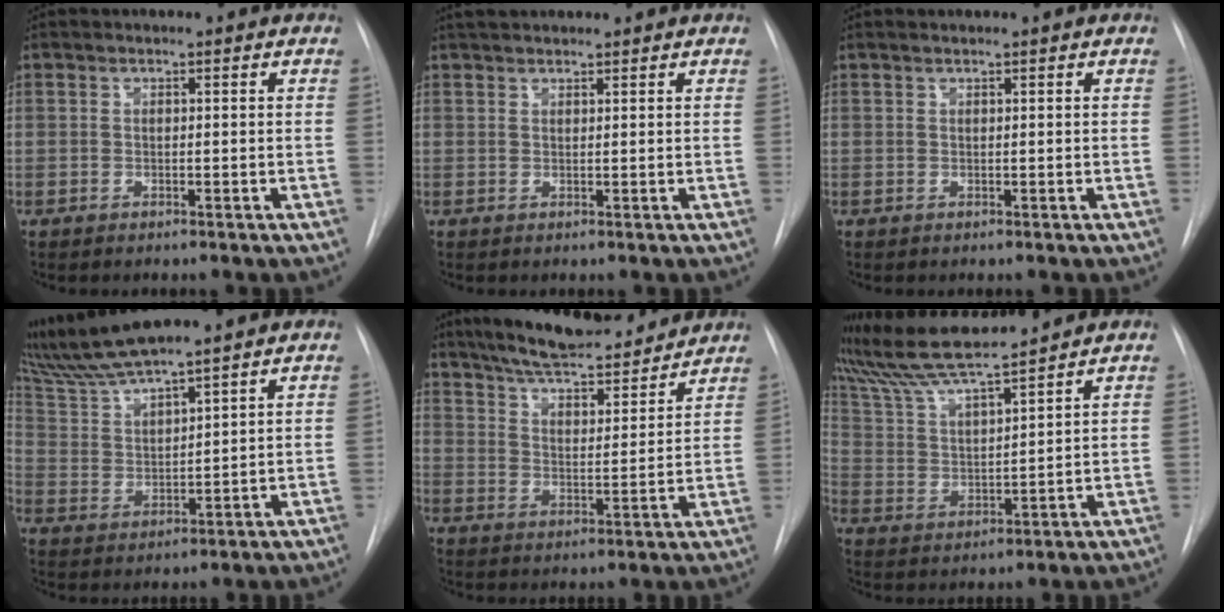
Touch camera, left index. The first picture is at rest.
{"total": 4.0, "force": [3.7, 0.7, 1.4], "torque": [-0.019, 0.036, 0.062]}
{"total": 0.6, "force": [0.5, -0.1, 0.2], "torque": [-0.008, 0.008, 0.015]}
{"total": 8.9, "force": [8.3, -0.8, 3.1], "torque": [-0.075, 0.012, 0.168]}
{"total": 17.5, "force": [15.6, 3.4, 7.2], "torque": [-0.116, 0.008, 0.234]}
{"total": 13.1, "force": [11.9, -0.4, 5.5], "torque": [-0.114, 0.013, 0.220]}